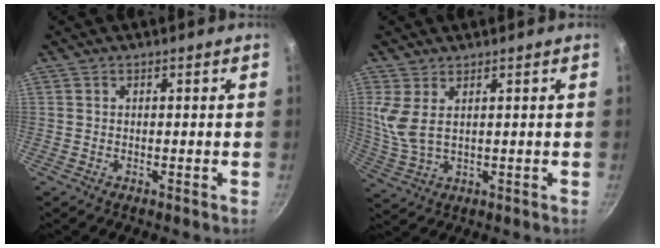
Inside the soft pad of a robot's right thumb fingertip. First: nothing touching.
{"total": 5.8, "force": [2.2, 2.6, 4.7], "torque": [-0.098, -0.015, 0.051]}